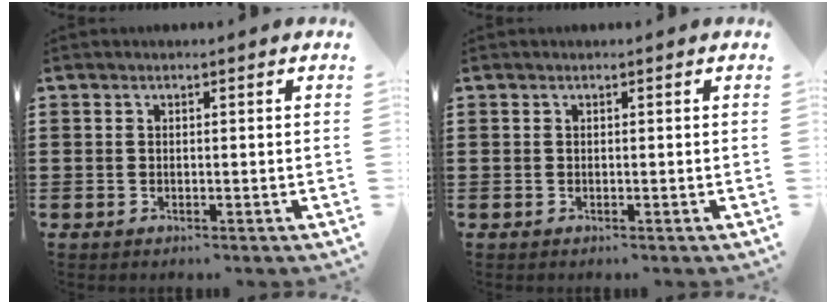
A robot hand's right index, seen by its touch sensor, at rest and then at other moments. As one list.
[{"total": 0.0}]